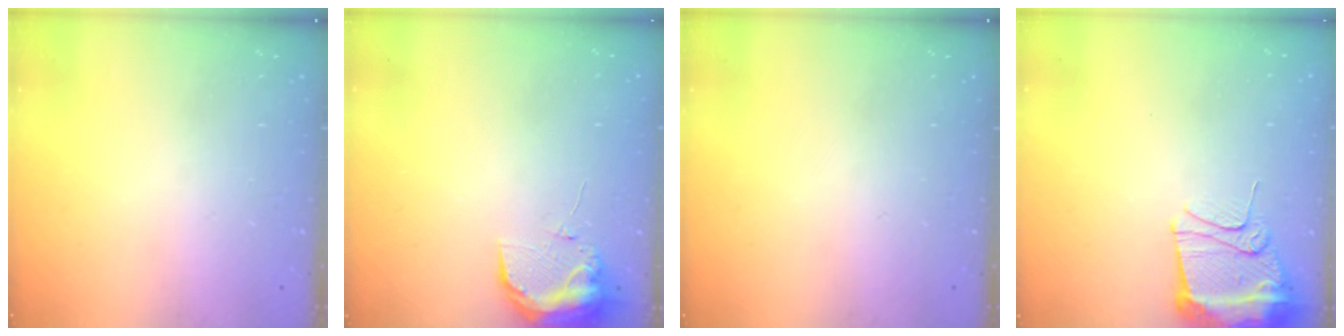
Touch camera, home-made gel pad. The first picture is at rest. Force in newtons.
{"total": 9.5, "press": 9.4, "slide": 1.0}
{"total": 0.0}
{"total": 12.1, "press": 12.0, "slide": 1.4}